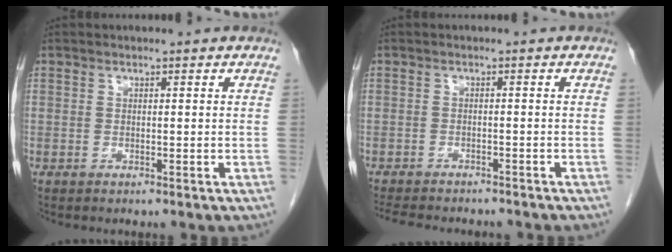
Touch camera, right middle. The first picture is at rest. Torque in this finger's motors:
{"motor_torque": [0.16, -0.14, 0.04, 0.05]}